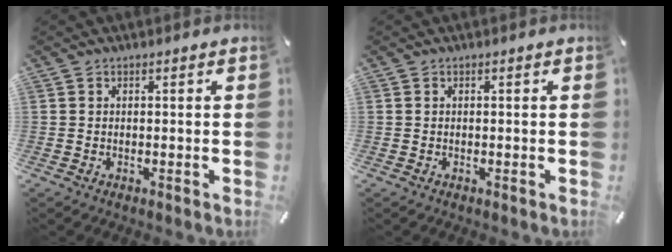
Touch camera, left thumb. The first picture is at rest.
{"total": 0.0}